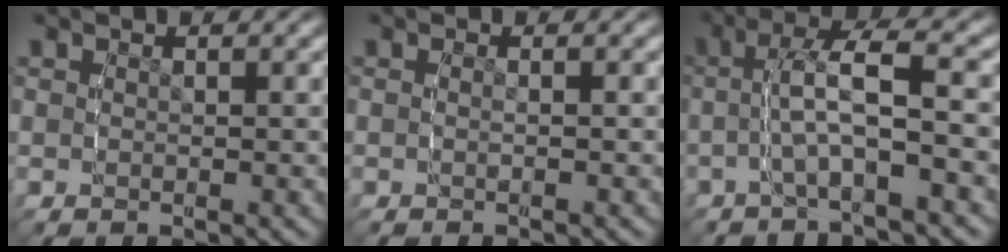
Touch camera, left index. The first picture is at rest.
{"total": 0.8, "force": [-0.6, 0.0, 0.5], "torque": [-0.014, -0.001, -0.013]}
{"total": 4.3, "force": [-1.0, 1.1, 4.1], "torque": [-0.080, 0.015, -0.025]}